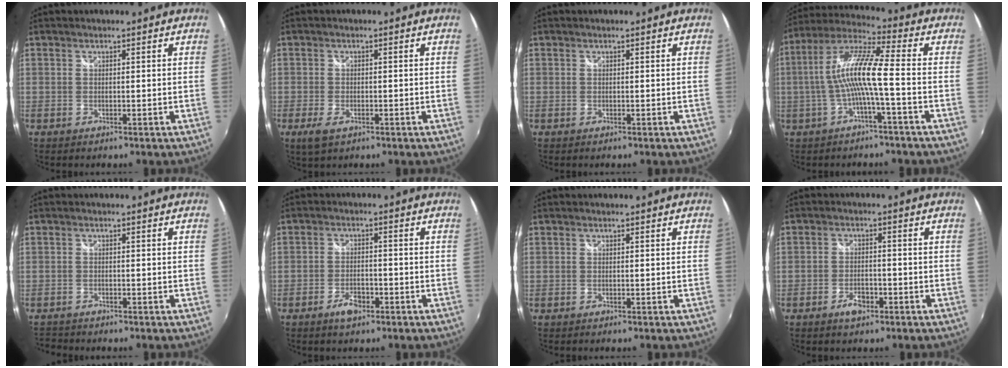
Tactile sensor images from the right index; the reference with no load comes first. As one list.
[{"total": 3.7, "force": [-2.0, 1.7, 2.6], "torque": [-0.059, -0.011, -0.035]}, {"total": 0.0}, {"total": 11.2, "force": [-2.0, 0.4, 11.0], "torque": [-0.218, 0.014, -0.035]}, {"total": 2.2, "force": [-2.0, 0.8, 0.5], "torque": [-0.019, -0.007, -0.038]}, {"total": 4.4, "force": [-2.7, 2.1, 2.8], "torque": [-0.063, -0.002, -0.046]}, {"total": 0.0}, {"total": 4.1, "force": [-2.4, 2.1, 2.6], "torque": [-0.057, -0.002, -0.041]}]